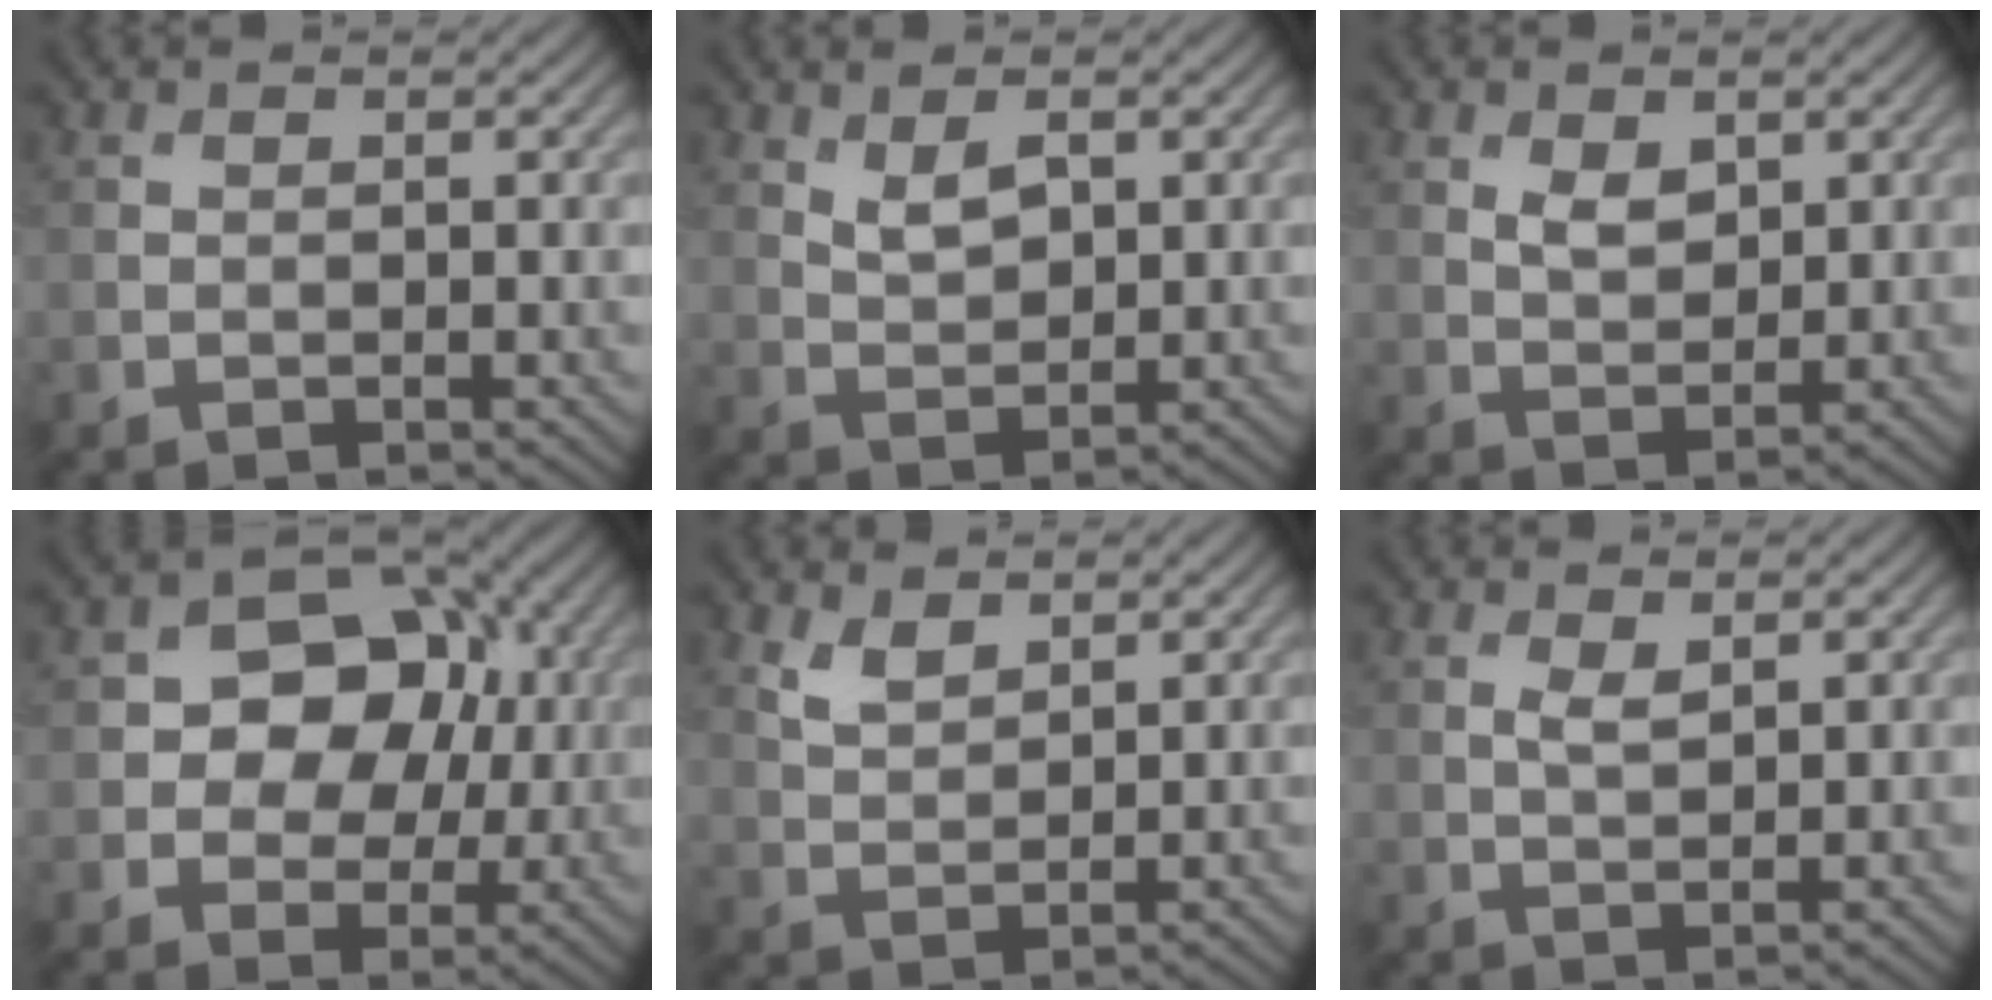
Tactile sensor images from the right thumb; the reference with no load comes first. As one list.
[{"total": 3.4, "force": [1.6, 1.7, 2.4], "torque": [-0.053, -0.003, 0.035]}, {"total": 2.9, "force": [1.3, 1.8, 1.8], "torque": [-0.038, -0.005, 0.028]}, {"total": 10.2, "force": [1.1, 8.1, 6.1], "torque": [-0.085, 0.018, -0.005]}, {"total": 3.0, "force": [2.1, 1.3, 1.6], "torque": [-0.041, -0.004, 0.048]}, {"total": 1.8, "force": [0.8, 0.7, 1.4], "torque": [-0.034, -0.003, 0.019]}]